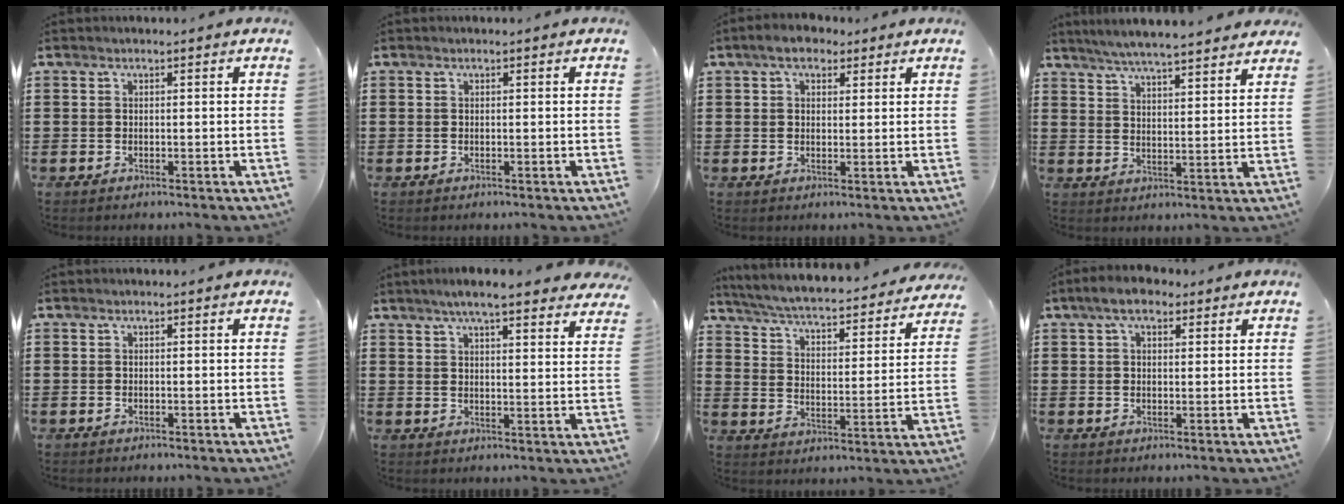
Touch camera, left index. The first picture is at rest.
{"total": 0.0}
{"total": 4.2, "force": [2.8, 2.2, 2.2], "torque": [-0.044, 0.010, 0.050]}
{"total": 5.3, "force": [5.1, -0.2, 1.5], "torque": [-0.047, -0.022, 0.089]}
{"total": 0.0}
{"total": 5.9, "force": [5.1, 0.4, 3.0], "torque": [-0.072, -0.011, 0.092]}
{"total": 4.7, "force": [4.4, -0.4, 1.4], "torque": [-0.050, -0.038, 0.067]}
{"total": 4.9, "force": [3.1, 2.3, 2.9], "torque": [-0.060, 0.009, 0.054]}